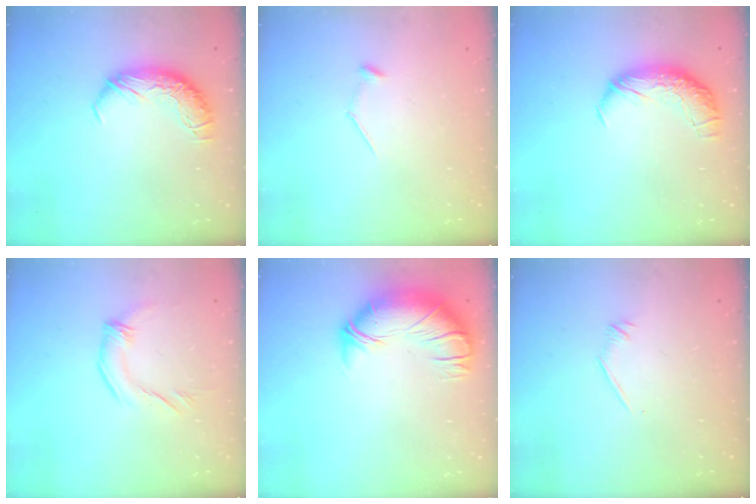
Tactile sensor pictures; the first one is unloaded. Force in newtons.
{"total": 7.9, "press": 7.9, "slide": 0.7}
{"total": 2.3, "press": 0.9, "slide": 2.1}
{"total": 1.5, "press": 1.2, "slide": 0.8}
{"total": 2.6, "press": 0.3, "slide": 2.6}
{"total": 6.5, "press": 6.4, "slide": 1.1}